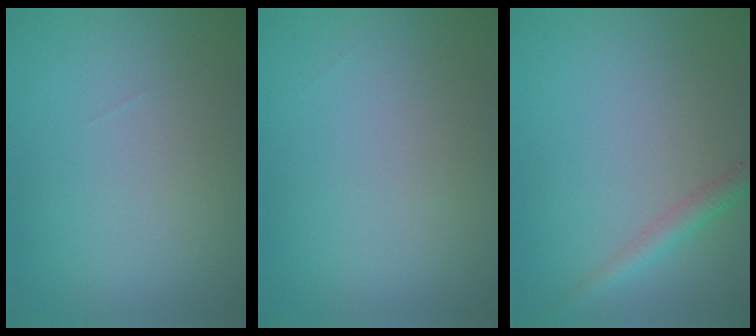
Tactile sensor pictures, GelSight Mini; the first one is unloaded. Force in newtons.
{"total": 0.0}
{"total": 2.1, "press": 2.1, "slide": 0.0}